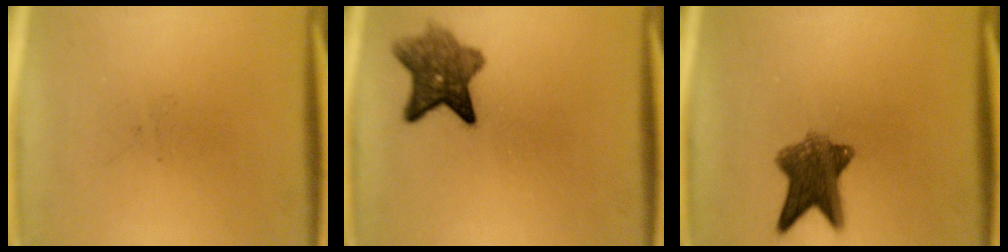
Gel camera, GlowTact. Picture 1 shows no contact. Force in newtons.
{"total": 7.0}
{"total": 7.7}